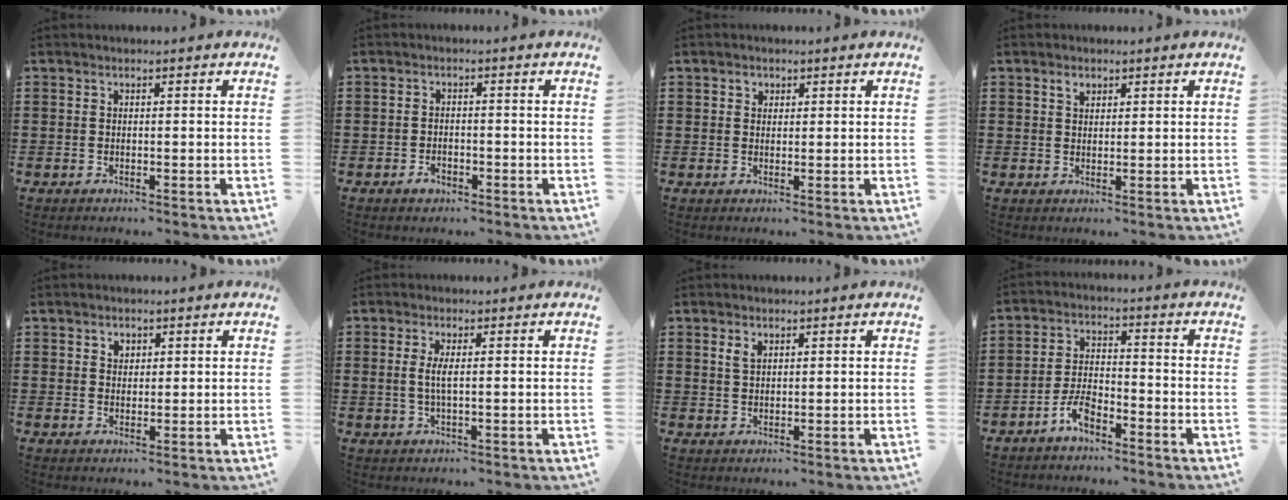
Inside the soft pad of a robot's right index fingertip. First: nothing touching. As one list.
[{"total": 1.5, "force": [-0.9, 0.9, 0.7], "torque": [-0.014, -0.001, -0.019]}, {"total": 1.3, "force": [0.6, 1.1, 0.3], "torque": [-0.009, 0.005, 0.011]}, {"total": 1.7, "force": [1.1, 1.1, 0.7], "torque": [-0.010, 0.000, 0.018]}, {"total": 1.7, "force": [1.0, 1.2, 0.4], "torque": [-0.012, 0.005, 0.019]}, {"total": 2.6, "force": [0.4, 0.6, 2.5], "torque": [-0.058, -0.002, 0.003]}, {"total": 1.8, "force": [1.1, 1.0, 0.9], "torque": [-0.021, 0.004, 0.021]}, {"total": 4.8, "force": [-3.4, 1.8, 2.8], "torque": [-0.075, 0.005, -0.073]}]